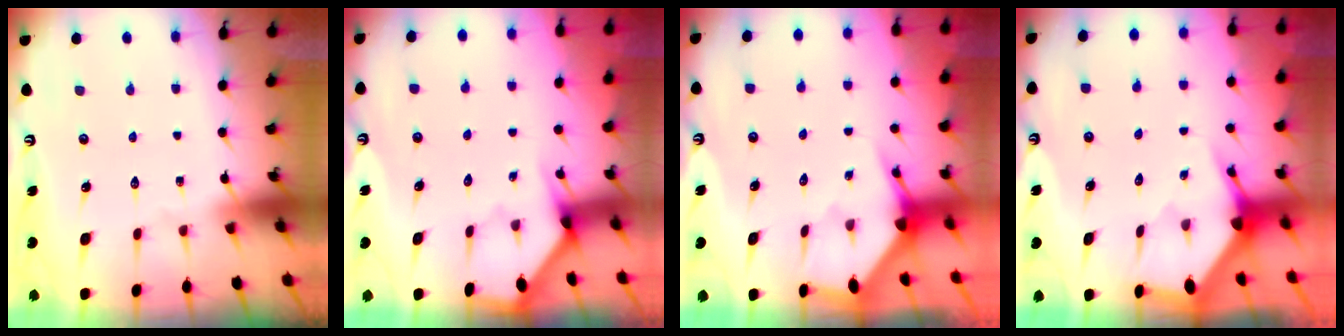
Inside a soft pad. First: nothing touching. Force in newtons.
{"total": 2.4, "press": 2.3, "slide": 0.3}
{"total": 3.2, "press": 3.2, "slide": 0.3}
{"total": 2.9, "press": 2.9, "slide": 0.1}